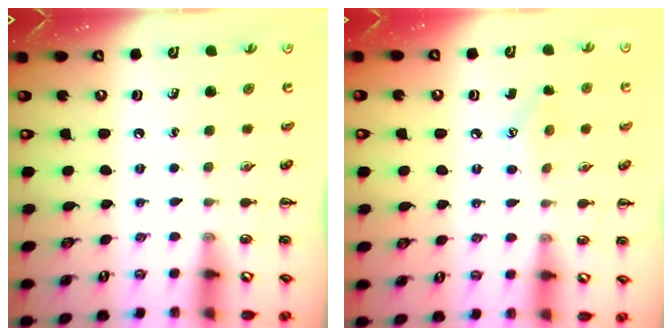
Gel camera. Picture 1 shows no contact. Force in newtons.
{"total": 5.5, "press": 5.4, "slide": 1.2}